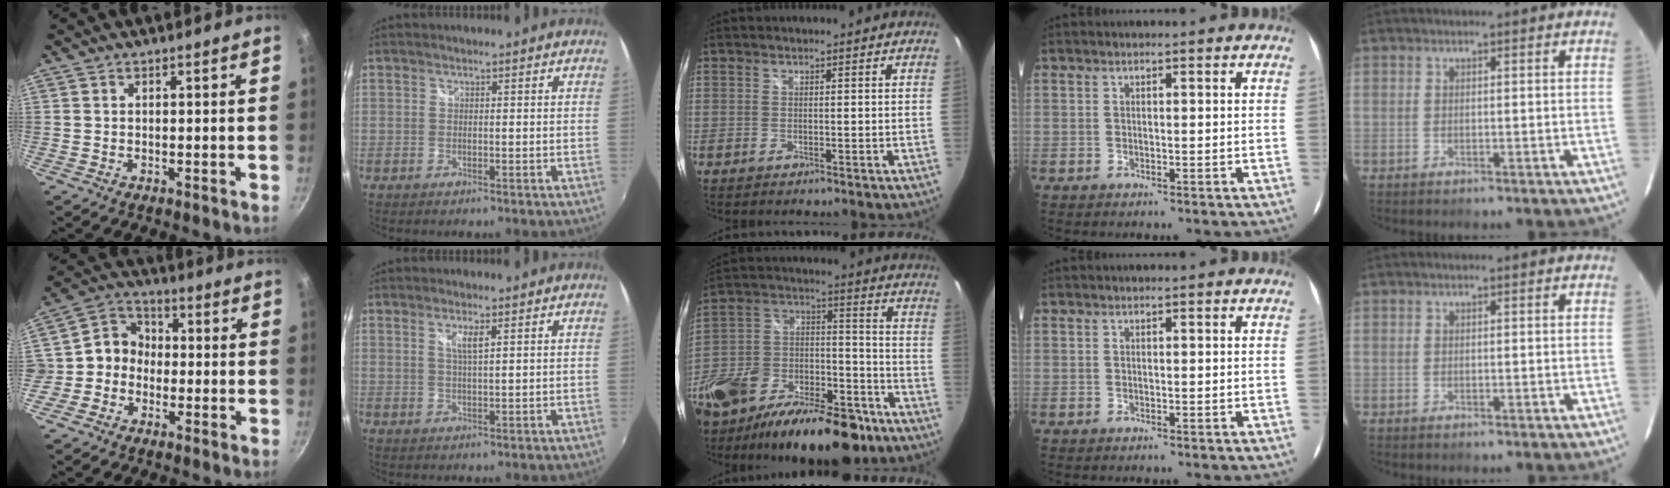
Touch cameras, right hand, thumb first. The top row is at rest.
{"thumb": {"total": 7.3, "force": [-1.6, 6.5, 2.9], "torque": [-0.013, 0.029, -0.049]}, "index": {"total": 2.7, "force": [1.2, 0.3, 2.4], "torque": [-0.044, -0.001, 0.021]}, "middle": {"total": 26.4, "force": [-14.7, 14.5, 16.5], "torque": [-0.337, 0.001, -0.226]}}